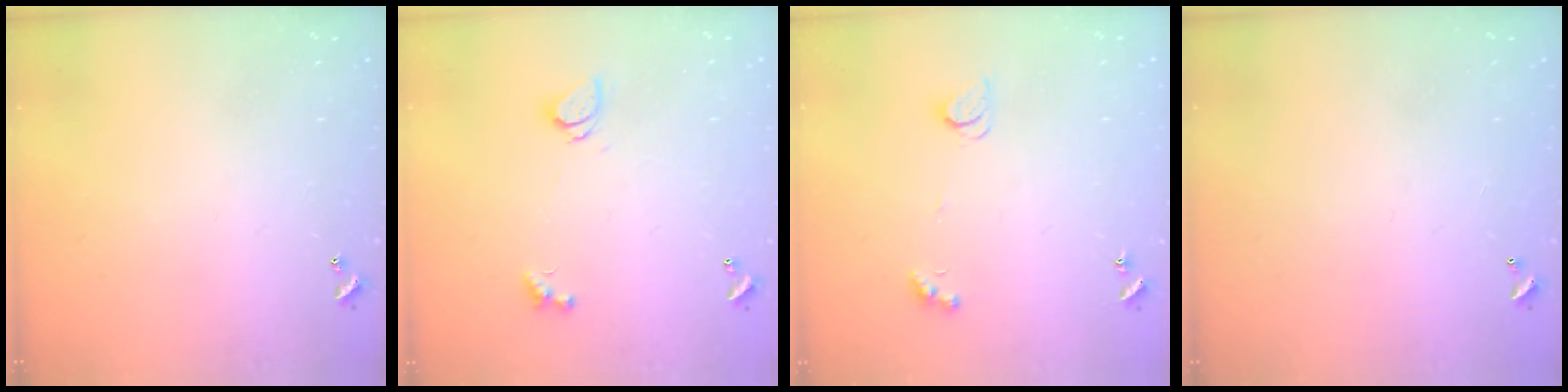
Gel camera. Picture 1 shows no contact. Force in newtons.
{"total": 1.6, "press": 1.6, "slide": 0.2}
{"total": 2.1, "press": 2.1, "slide": 0.4}
{"total": 2.8, "press": 2.8, "slide": 0.1}